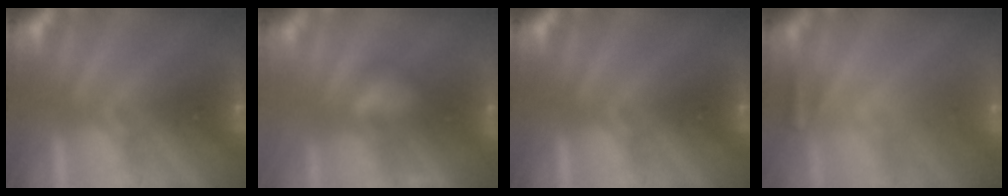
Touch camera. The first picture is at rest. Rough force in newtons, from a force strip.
{"total": 2.7}
{"total": 0.0}
{"total": 2.4}